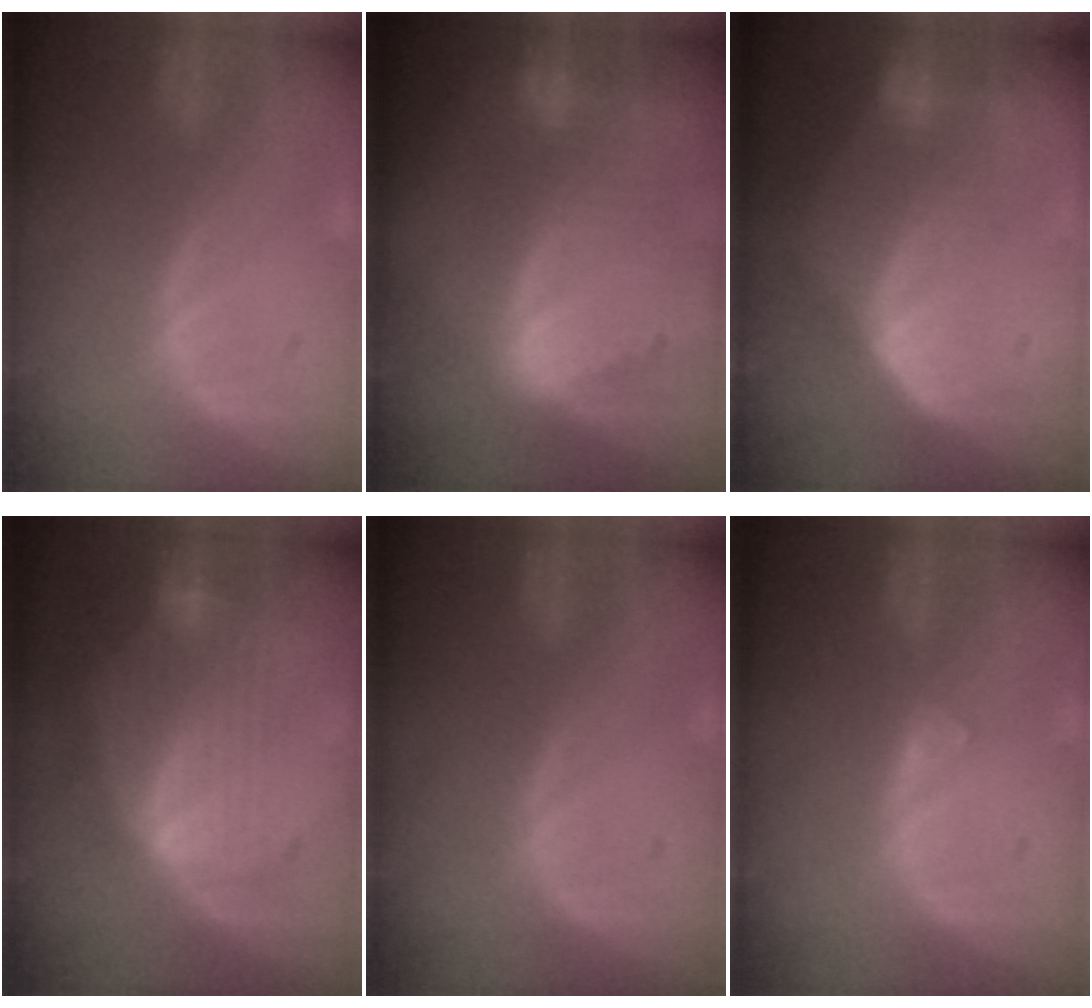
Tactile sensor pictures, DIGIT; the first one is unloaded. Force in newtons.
{"total": 9.3, "press": 8.2, "slide": 4.5}
{"total": 7.5, "press": 6.4, "slide": 3.9}
{"total": 7.8, "press": 7.5, "slide": 2.2}
{"total": 0.0}
{"total": 1.1, "press": 1.0, "slide": 0.2}